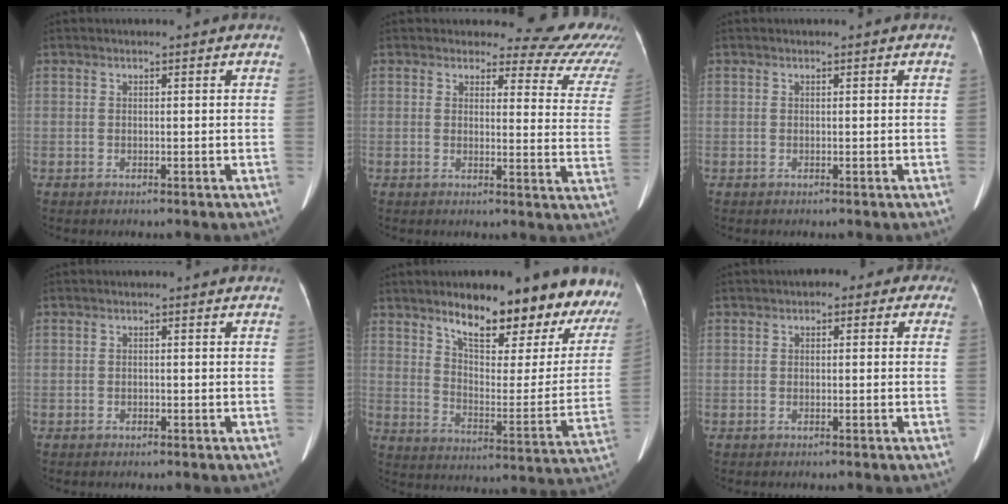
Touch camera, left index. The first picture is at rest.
{"total": 13.8, "force": [13.2, 3.7, 1.2], "torque": [0.032, -0.088, 0.103]}
{"total": 0.0}
{"total": 0.6, "force": [-0.5, 0.3, 0.1], "torque": [-0.002, 0.001, -0.008]}
{"total": 22.0, "force": [17.7, 5.7, 11.7], "torque": [-0.145, -0.028, 0.228]}
{"total": 3.3, "force": [0.8, 2.1, 2.4], "torque": [-0.017, 0.026, -0.005]}